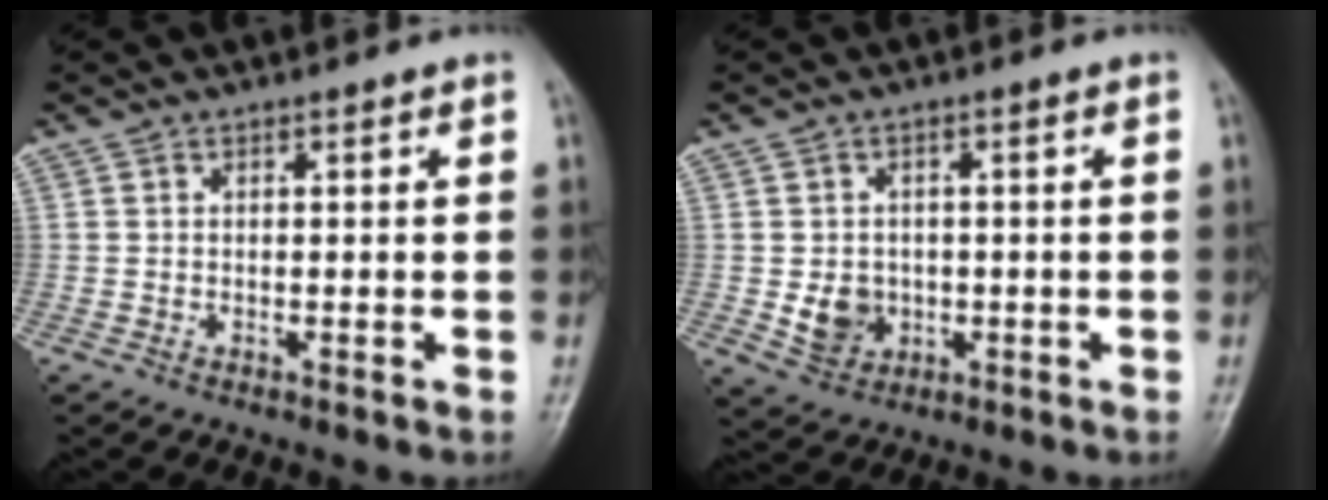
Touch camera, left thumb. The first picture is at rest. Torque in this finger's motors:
{"motor_torque": [-0.40, 0.46, 0.67, 0.15, 0.01]}